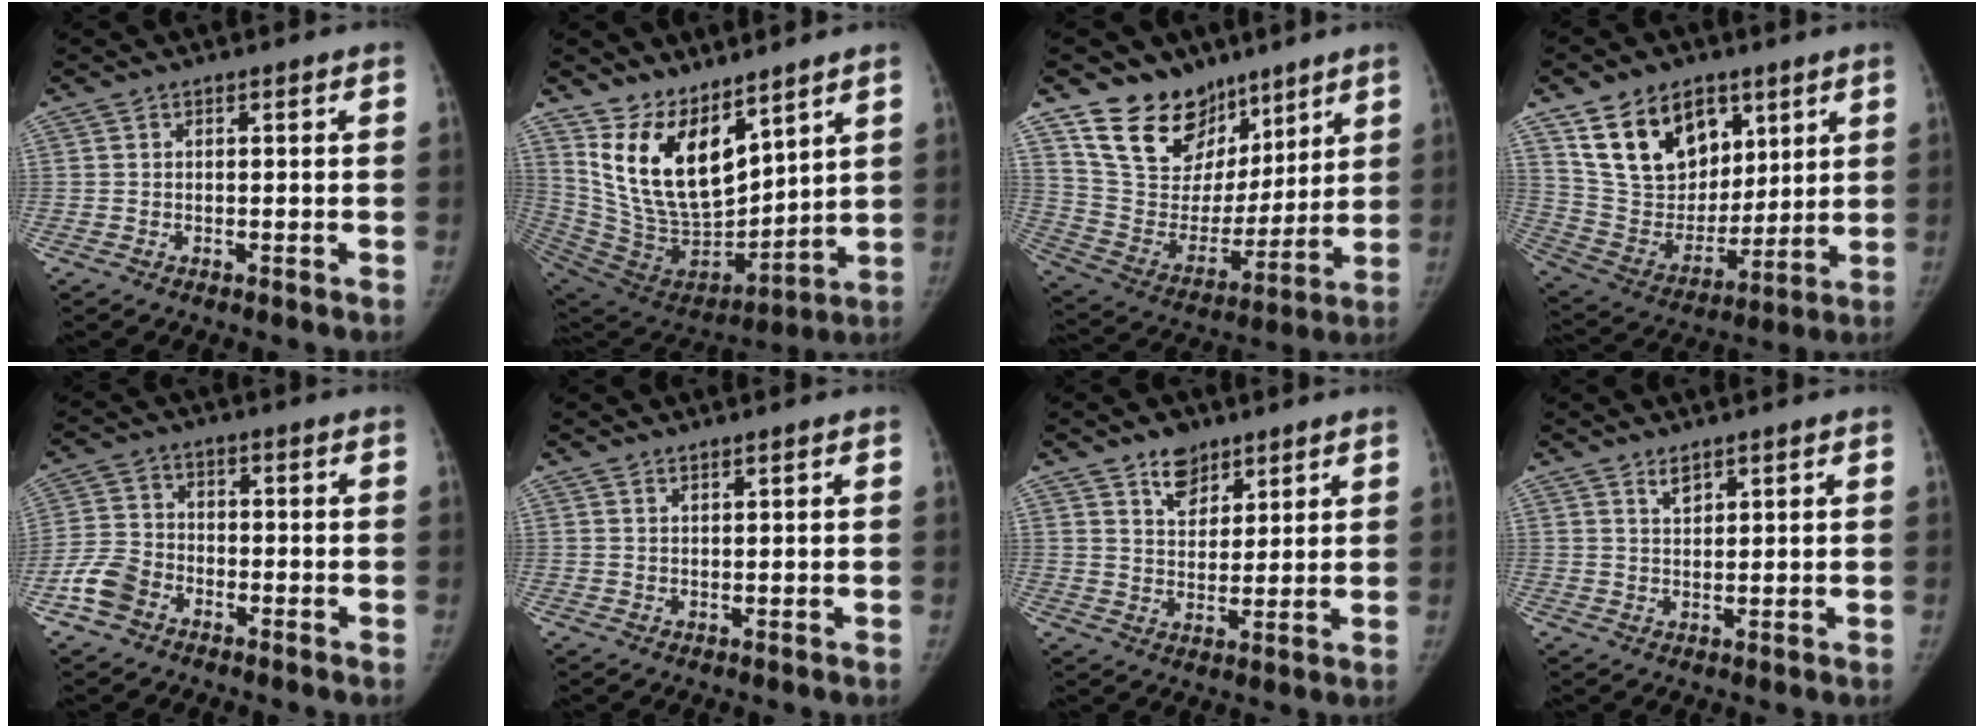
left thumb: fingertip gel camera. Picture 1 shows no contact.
{"total": 17.7, "force": [11.0, 8.4, 11.0], "torque": [-0.156, -0.078, 0.233]}
{"total": 18.5, "force": [13.0, 12.1, 5.1], "torque": [-0.030, -0.077, 0.239]}
{"total": 18.6, "force": [9.9, 12.6, 9.5], "torque": [-0.124, -0.044, 0.193]}
{"total": 6.3, "force": [-3.6, 4.4, 2.7], "torque": [-0.050, 0.018, -0.077]}
{"total": 0.7, "force": [0.7, 0.0, 0.2], "torque": [-0.004, -0.006, 0.014]}
{"total": 6.0, "force": [4.3, 3.6, 2.2], "torque": [-0.007, -0.031, 0.075]}
{"total": 2.0, "force": [1.7, 0.6, 0.9], "torque": [-0.012, -0.014, 0.034]}